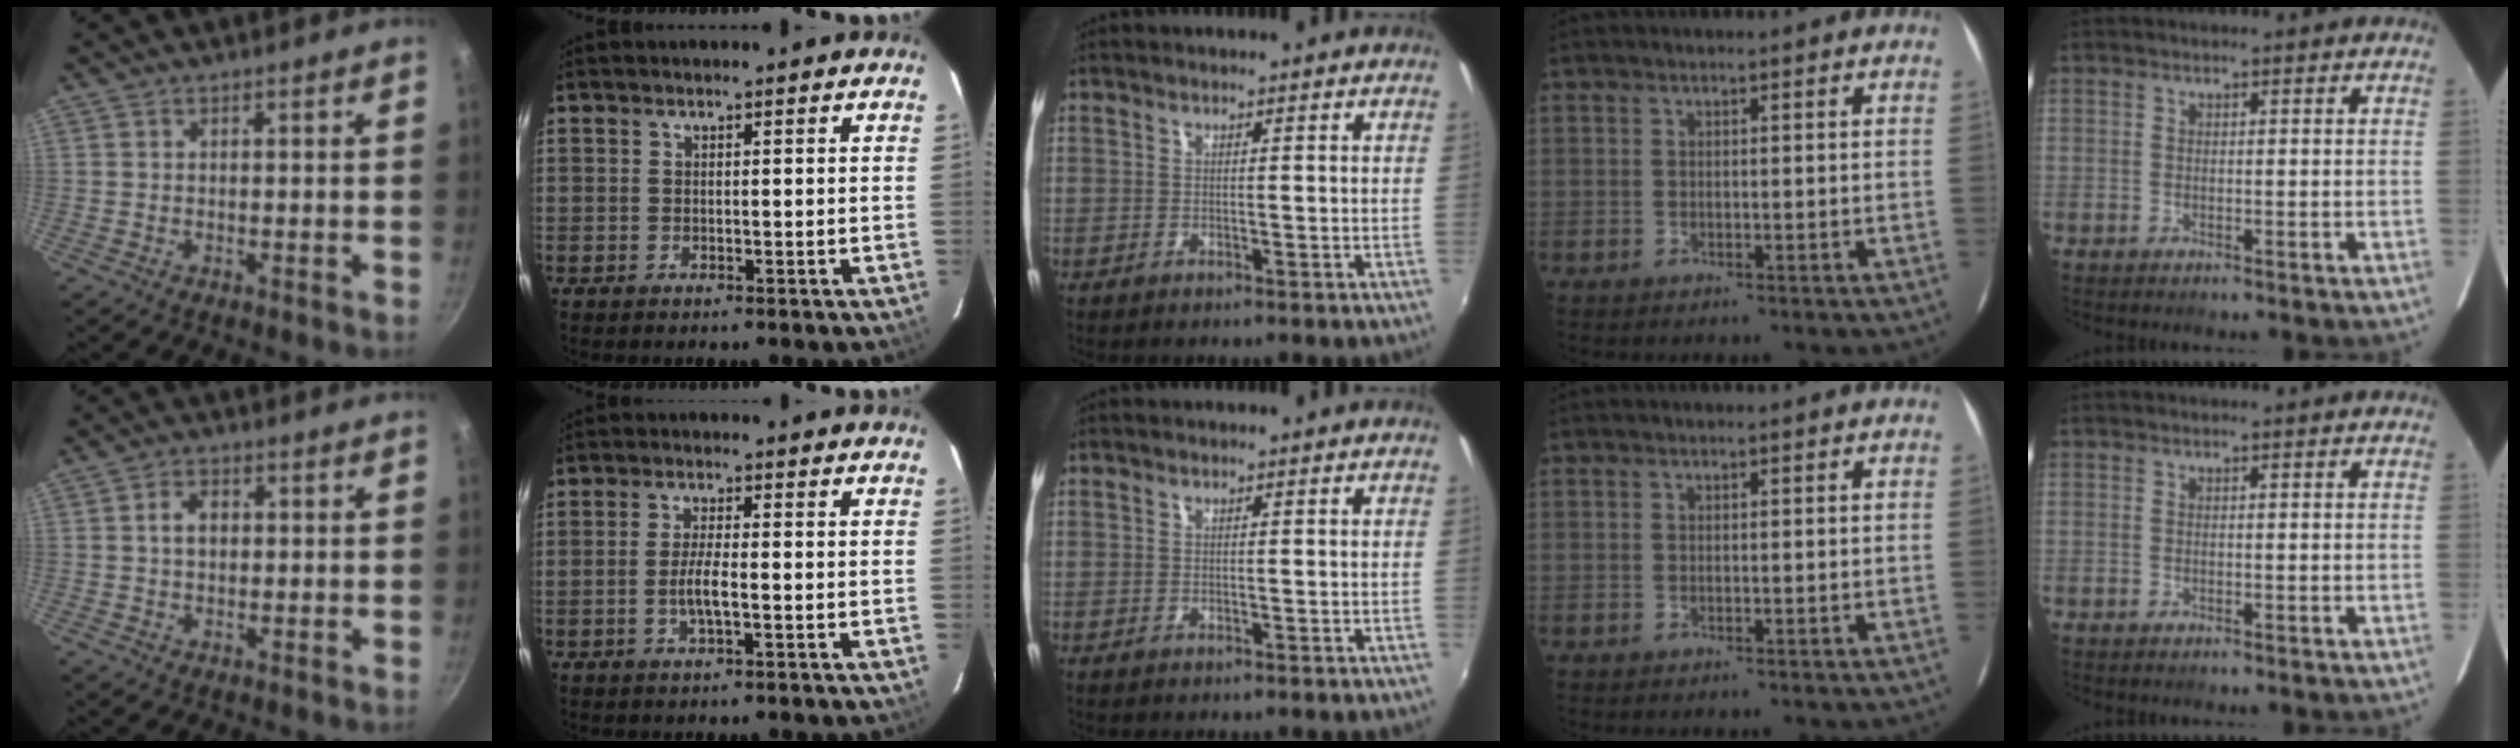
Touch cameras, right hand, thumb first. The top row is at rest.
{"thumb": {"total": 3.7, "force": [0.4, 2.7, 2.5], "torque": [-0.027, 0.009, 0.003]}, "index": {"total": 4.2, "force": [-1.2, 0.6, 3.9], "torque": [-0.076, -0.002, -0.022]}}